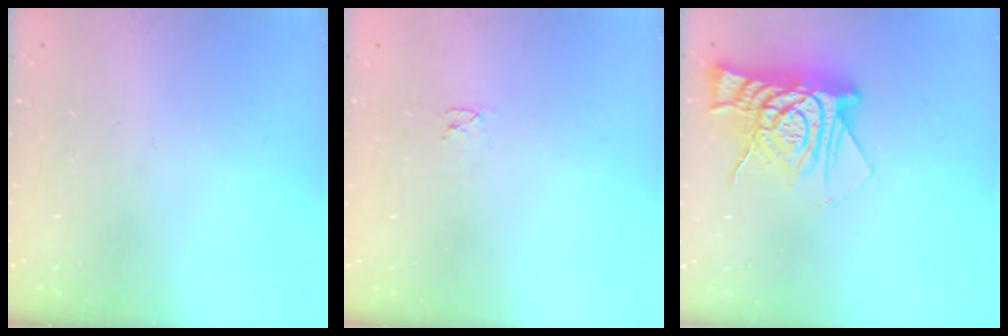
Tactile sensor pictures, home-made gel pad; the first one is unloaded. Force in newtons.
{"total": 2.6, "press": 2.6, "slide": 0.3}
{"total": 12.5, "press": 12.5, "slide": 1.1}